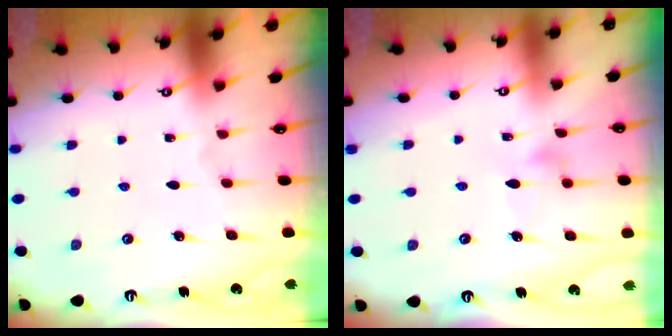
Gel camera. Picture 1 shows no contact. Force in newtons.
{"total": 6.6, "press": 6.6, "slide": 0.3}